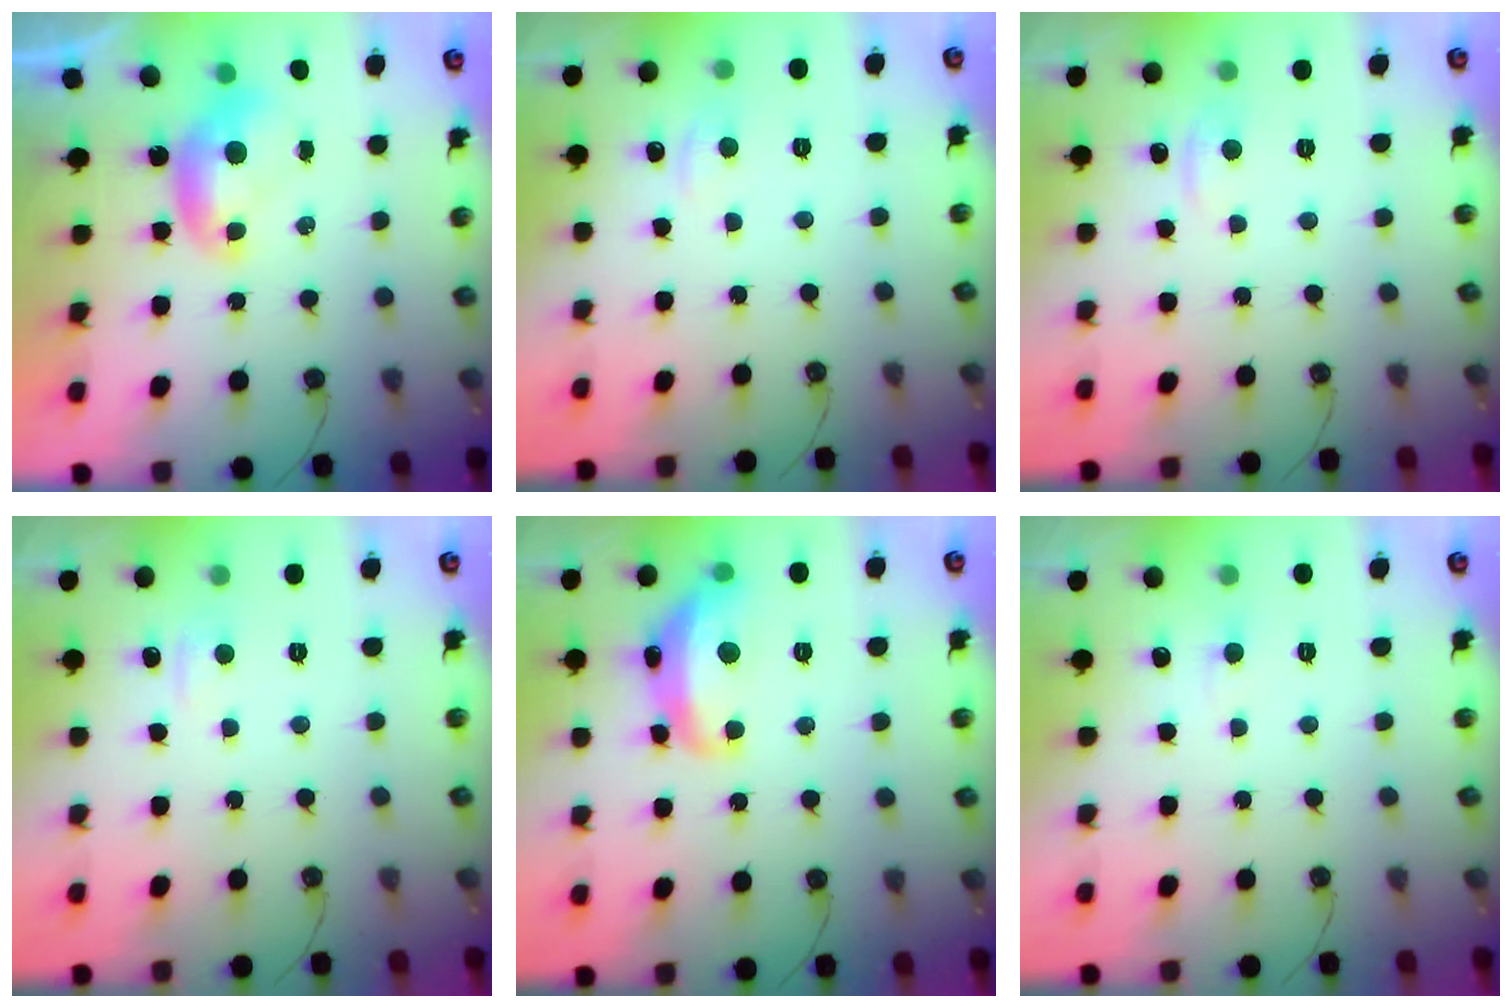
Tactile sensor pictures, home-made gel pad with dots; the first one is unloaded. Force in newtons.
{"total": 2.5, "press": 2.4, "slide": 0.5}
{"total": 1.2, "press": 1.0, "slide": 0.6}
{"total": 2.3, "press": 2.2, "slide": 0.5}
{"total": 7.9, "press": 7.8, "slide": 0.6}
{"total": 1.9, "press": 1.8, "slide": 0.4}